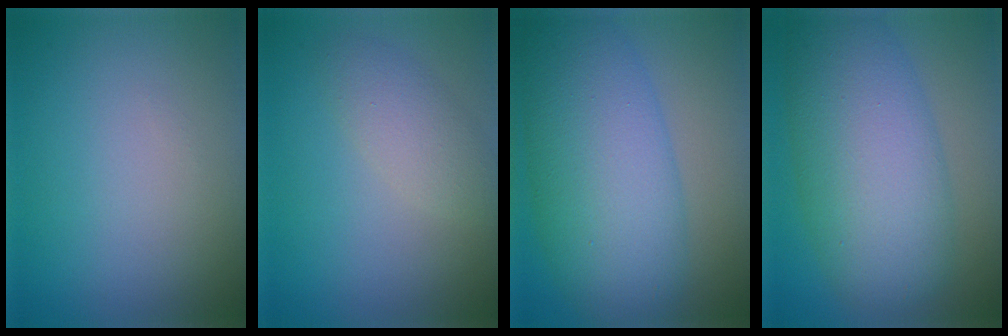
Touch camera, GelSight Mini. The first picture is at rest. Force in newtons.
{"total": 2.7, "press": 2.7, "slide": 0.1}
{"total": 10.0, "press": 10.0, "slide": 0.3}
{"total": 9.6, "press": 9.6, "slide": 0.4}